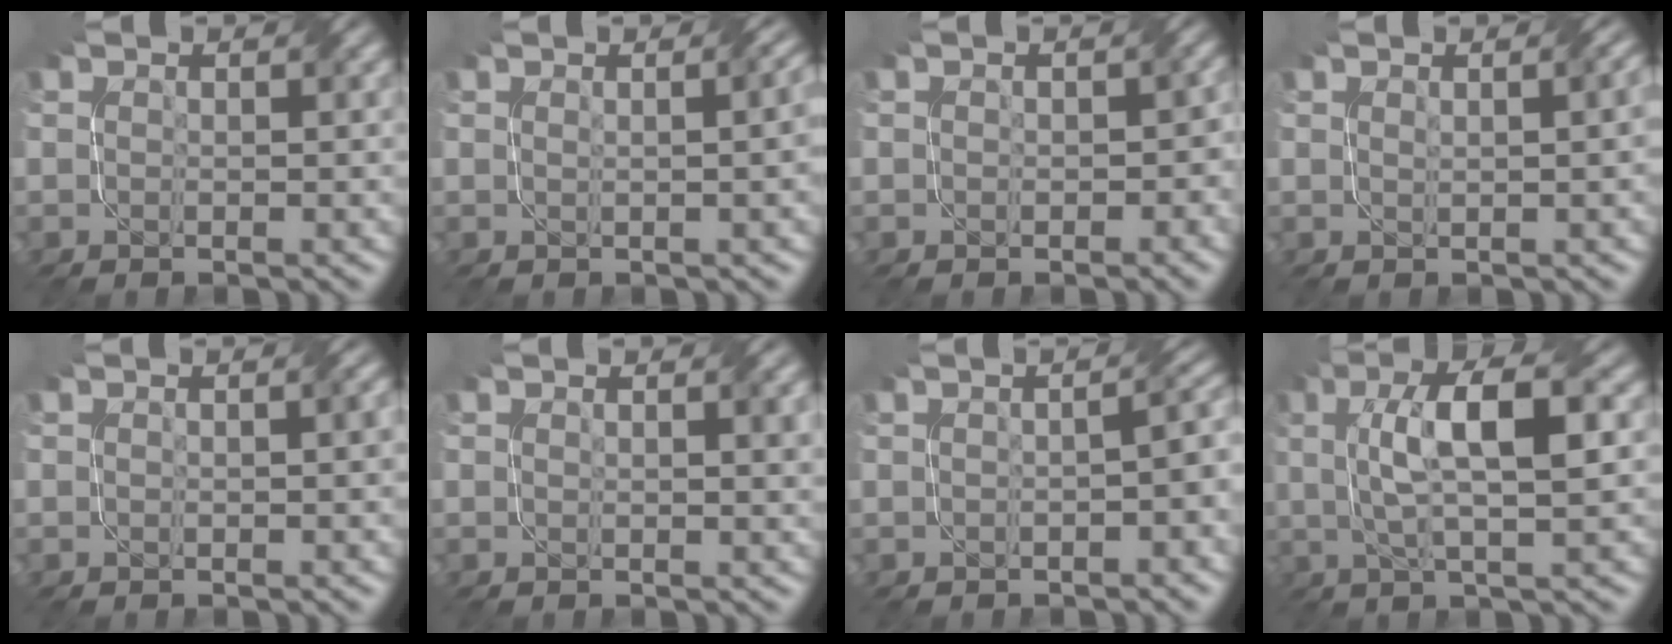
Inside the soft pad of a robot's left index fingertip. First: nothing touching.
{"total": 4.9, "force": [0.7, 2.2, 4.3], "torque": [-0.018, 0.021, 0.004]}
{"total": 2.3, "force": [-0.2, 1.7, 1.6], "torque": [-0.015, -0.007, -0.003]}
{"total": 3.0, "force": [0.8, 1.1, 2.7], "torque": [-0.020, 0.012, 0.009]}
{"total": 1.4, "force": [0.2, 0.2, 1.3], "torque": [-0.016, 0.003, 0.002]}
{"total": 2.0, "force": [0.8, 0.5, 1.7], "torque": [-0.016, 0.003, 0.013]}
{"total": 3.6, "force": [-0.5, 1.1, 3.4], "torque": [-0.037, 0.008, -0.002]}
{"total": 7.4, "force": [1.5, 2.0, 7.0], "torque": [-0.126, 0.012, 0.024]}